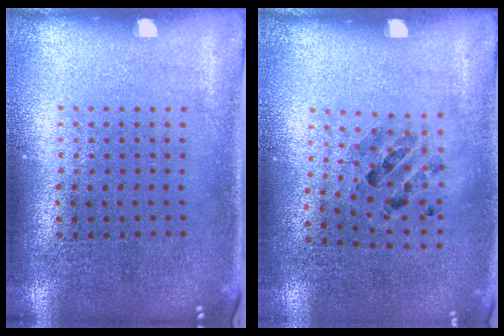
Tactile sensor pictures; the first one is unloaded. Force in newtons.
{"total": 0.8, "press": 0.7, "slide": 0.3}